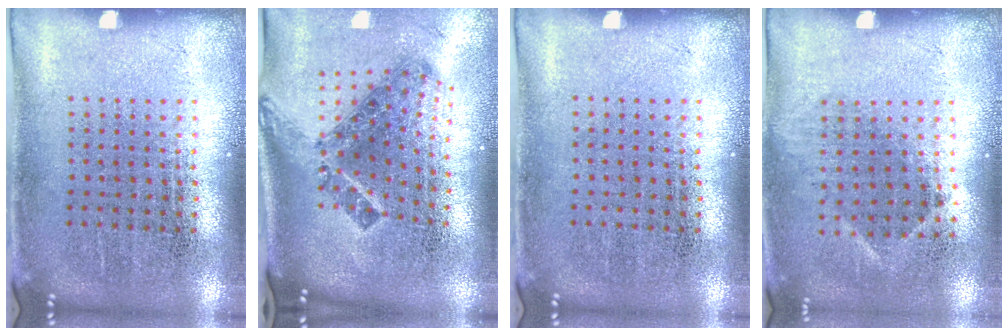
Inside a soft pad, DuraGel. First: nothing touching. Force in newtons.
{"total": 1.8, "press": 1.3, "slide": 1.3}
{"total": 0.0}
{"total": 1.1, "press": 0.9, "slide": 0.7}